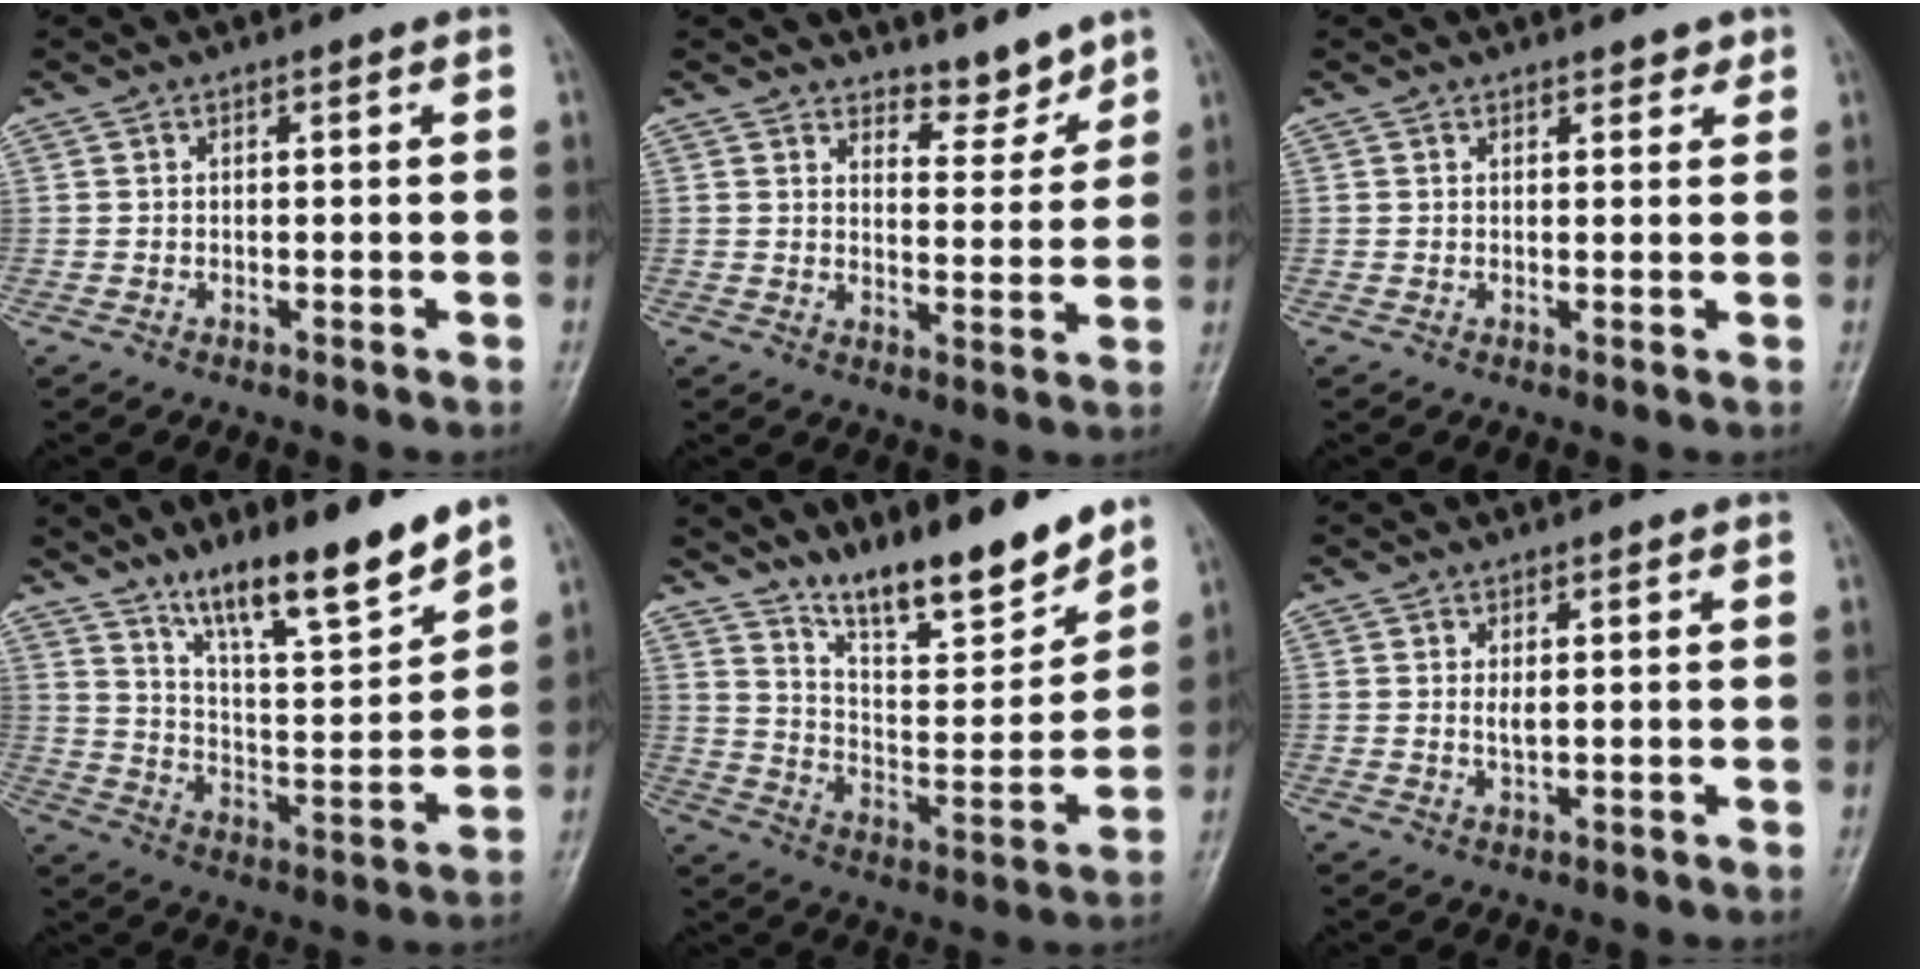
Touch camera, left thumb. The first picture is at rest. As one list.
[{"total": 6.1, "force": [5.7, 2.0, 1.0], "torque": [0.011, -0.056, 0.099]}, {"total": 1.8, "force": [1.5, 1.0, 0.6], "torque": [0.009, -0.007, 0.014]}, {"total": 15.6, "force": [11.9, 2.5, 9.7], "torque": [-0.137, -0.079, 0.208]}, {"total": 16.4, "force": [13.3, 3.6, 8.8], "torque": [-0.104, -0.088, 0.233]}, {"total": 1.8, "force": [0.7, 0.7, 1.5], "torque": [-0.026, -0.007, 0.014]}]